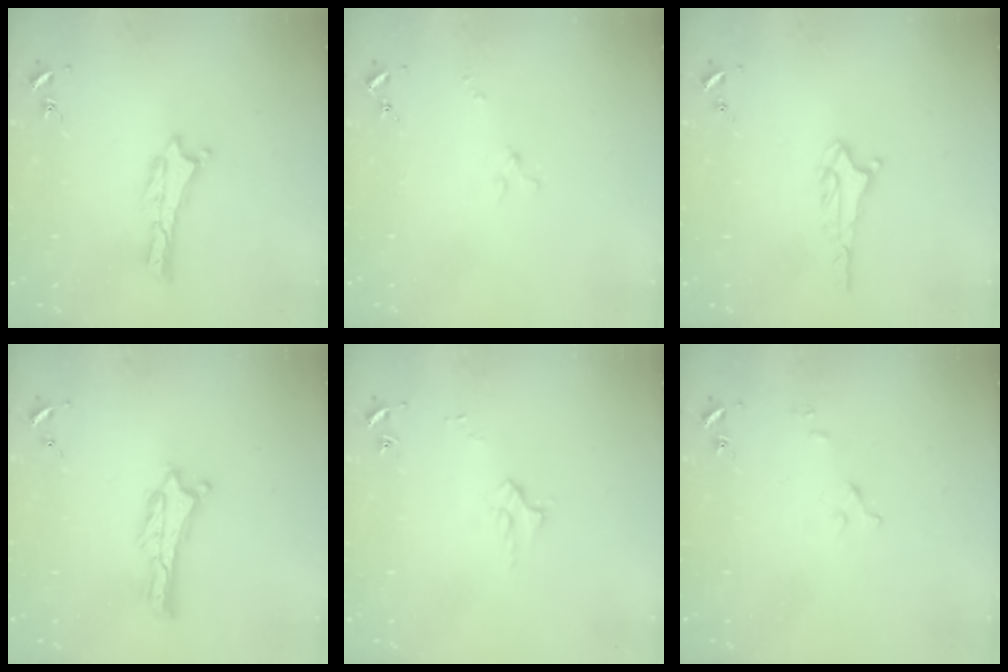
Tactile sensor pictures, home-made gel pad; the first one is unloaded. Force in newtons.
{"total": 1.3, "press": 1.2, "slide": 0.1}
{"total": 1.6, "press": 1.6, "slide": 0.1}
{"total": 0.8, "press": 0.7, "slide": 0.2}
{"total": 2.6, "press": 2.6, "slide": 0.3}
{"total": 2.6, "press": 2.6, "slide": 0.3}